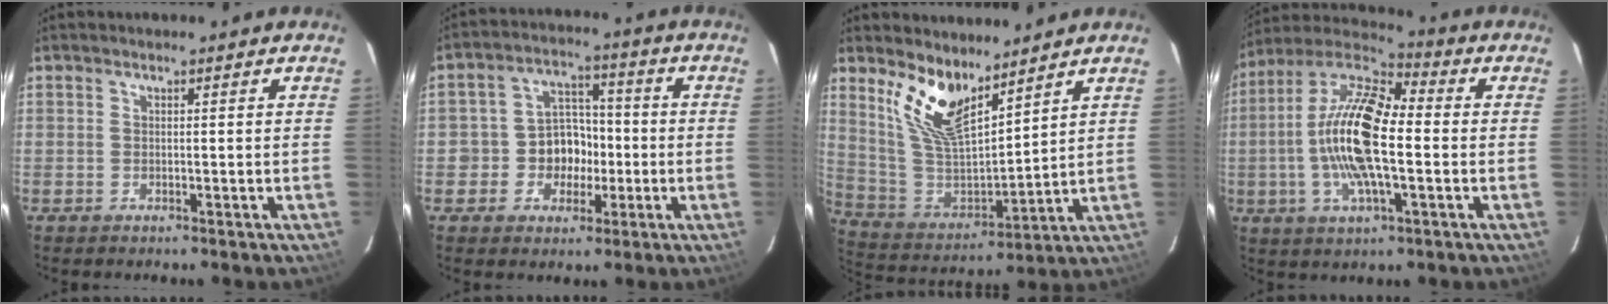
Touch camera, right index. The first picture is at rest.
{"total": 8.1, "force": [-2.2, 7.1, 3.2], "torque": [-0.064, 0.030, -0.033]}
{"total": 13.2, "force": [9.0, 5.0, 8.2], "torque": [-0.167, -0.006, 0.191]}
{"total": 17.0, "force": [-1.5, 5.8, 15.9], "torque": [-0.308, 0.006, -0.041]}